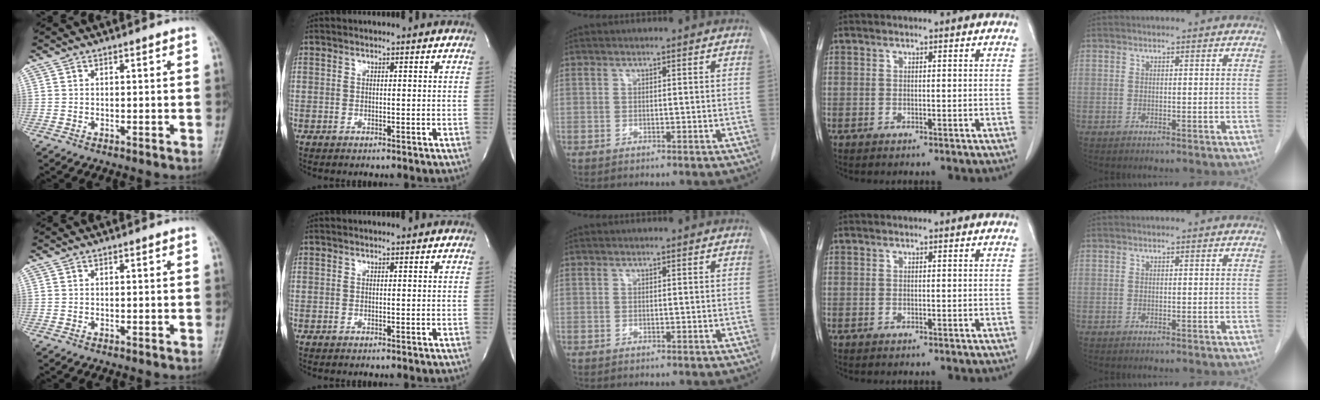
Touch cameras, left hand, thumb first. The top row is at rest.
{}